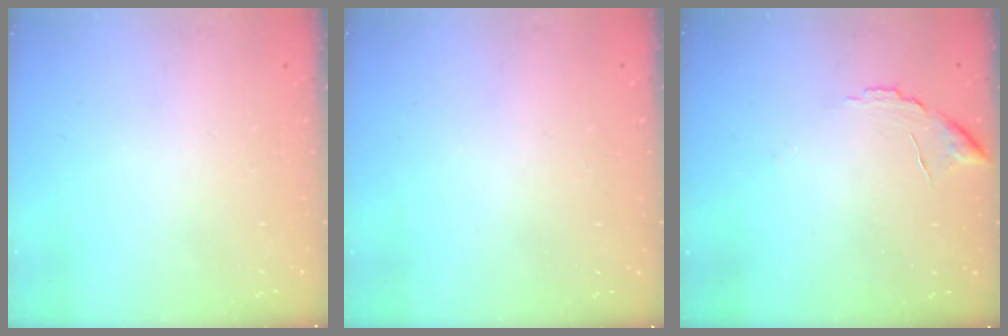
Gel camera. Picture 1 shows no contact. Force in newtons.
{"total": 4.2, "press": 4.2, "slide": 0.2}
{"total": 7.1, "press": 7.1, "slide": 0.5}